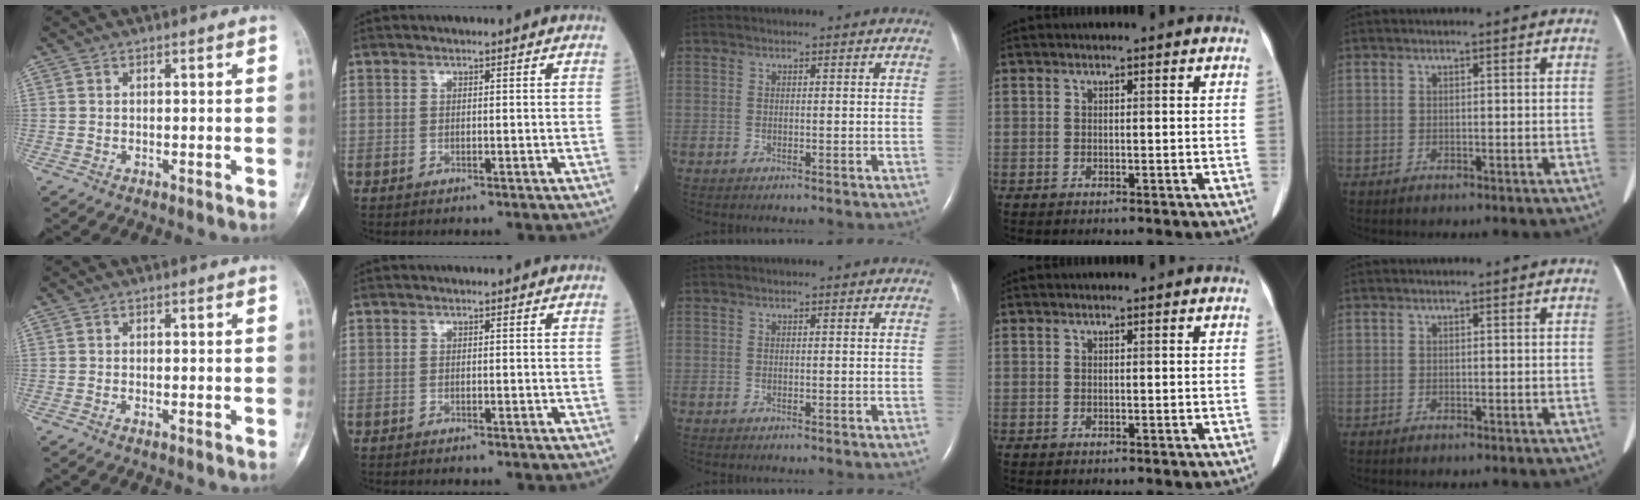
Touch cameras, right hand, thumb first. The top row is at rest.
{"thumb": {"total": 0.6, "force": [-0.3, 0.1, 0.5], "torque": [-0.010, 0.001, -0.006]}, "index": {"total": 0.6, "force": [-0.5, 0.1, 0.3], "torque": [-0.006, -0.001, -0.007]}}